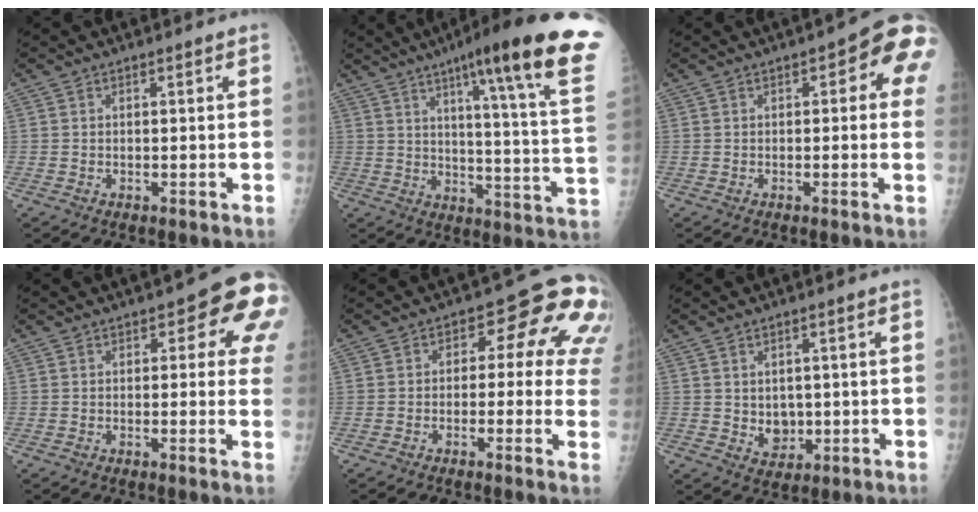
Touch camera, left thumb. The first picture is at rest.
{"total": 26.3, "force": [16.0, 2.1, 20.8], "torque": [-0.267, -0.069, 0.212]}
{"total": 8.7, "force": [2.3, 3.3, 7.8], "torque": [-0.060, 0.009, 0.013]}
{"total": 10.7, "force": [3.4, 4.4, 9.1], "torque": [-0.058, -0.002, 0.027]}
{"total": 13.1, "force": [2.3, 7.1, 10.8], "torque": [-0.076, 0.020, 0.012]}
{"total": 4.8, "force": [0.0, 3.9, 2.9], "torque": [-0.018, -0.005, 0.012]}